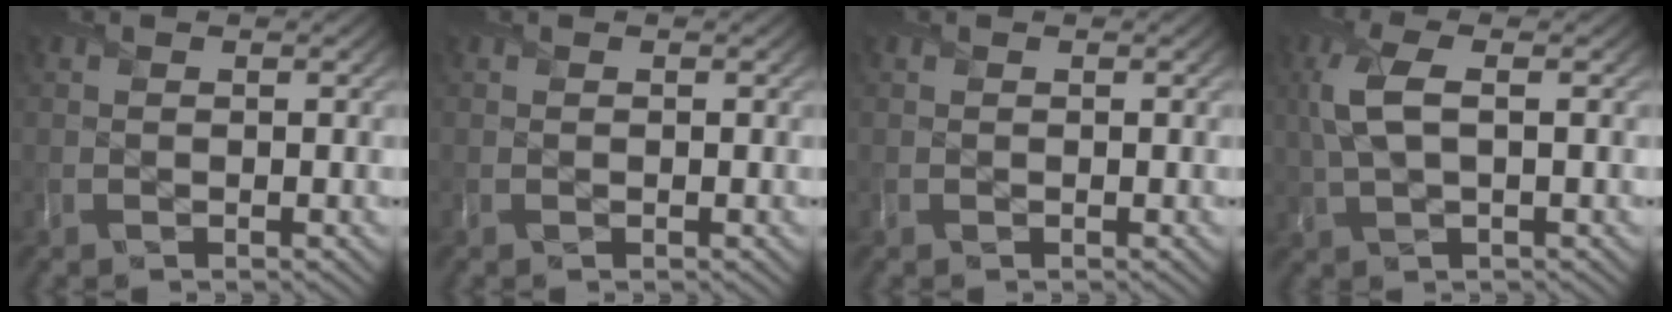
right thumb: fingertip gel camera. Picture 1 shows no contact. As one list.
[{"total": 0.0}, {"total": 0.0}, {"total": 5.7, "force": [1.0, 2.2, 5.2], "torque": [-0.135, 0.006, 0.017]}]